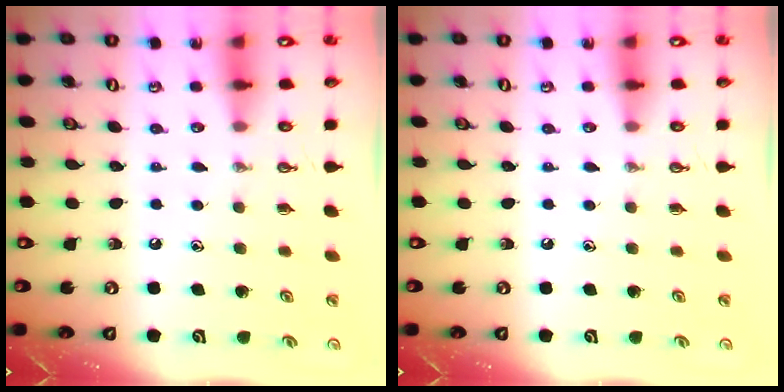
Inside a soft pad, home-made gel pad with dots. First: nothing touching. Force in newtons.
{"total": 0.0}